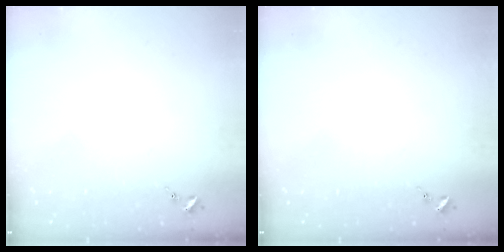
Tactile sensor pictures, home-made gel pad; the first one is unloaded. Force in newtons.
{"total": 0.0}